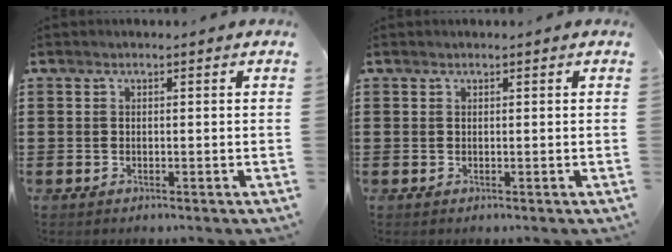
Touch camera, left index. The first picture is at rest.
{"total": 0.0}